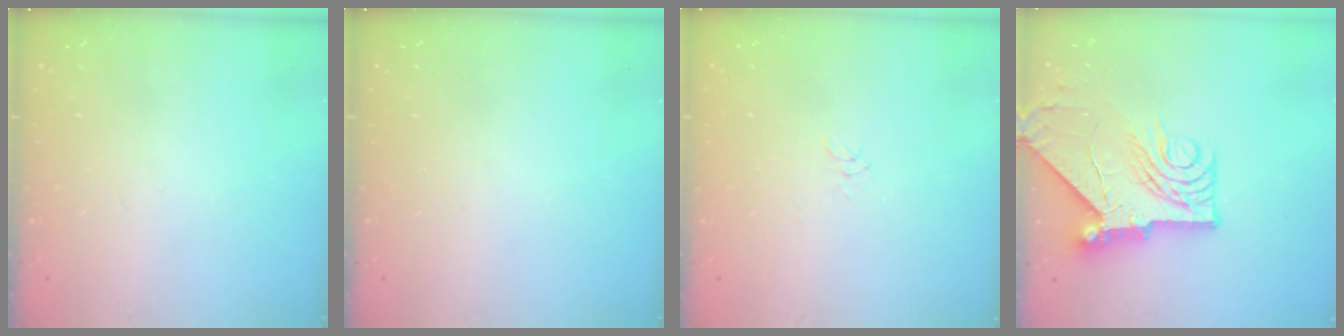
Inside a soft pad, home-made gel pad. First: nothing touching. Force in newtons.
{"total": 0.0}
{"total": 3.5, "press": 3.5, "slide": 0.2}
{"total": 13.5, "press": 13.4, "slide": 1.7}